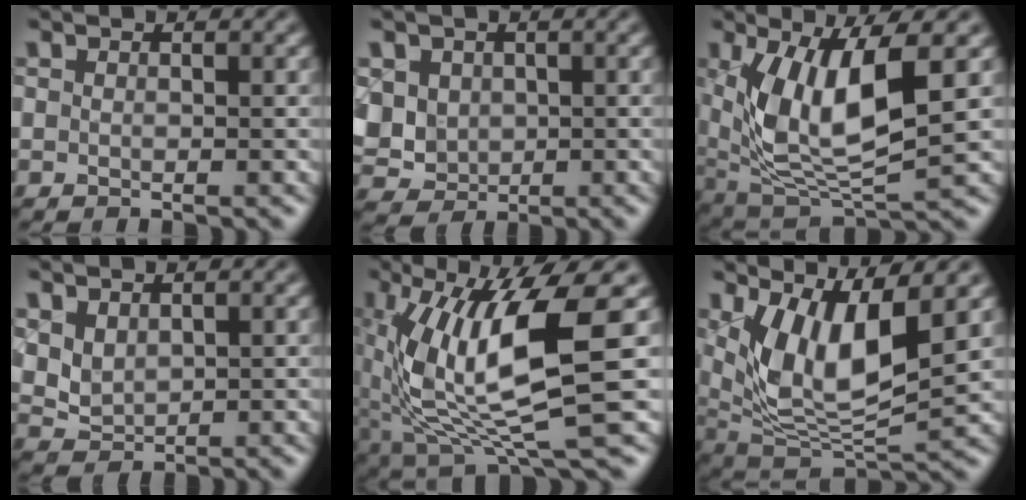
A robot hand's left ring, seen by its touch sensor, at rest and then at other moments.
{"total": 4.4, "force": [0.7, 3.9, 1.9], "torque": [-0.055, 0.003, 0.023]}
{"total": 9.5, "force": [1.8, 4.0, 8.5], "torque": [-0.182, -0.016, 0.041]}
{"total": 2.5, "force": [1.1, 1.7, 1.4], "torque": [-0.035, -0.003, 0.027]}
{"total": 10.9, "force": [0.9, 2.6, 10.5], "torque": [-0.202, -0.020, 0.021]}
{"total": 8.9, "force": [2.7, 3.7, 7.6], "torque": [-0.152, -0.017, 0.055]}